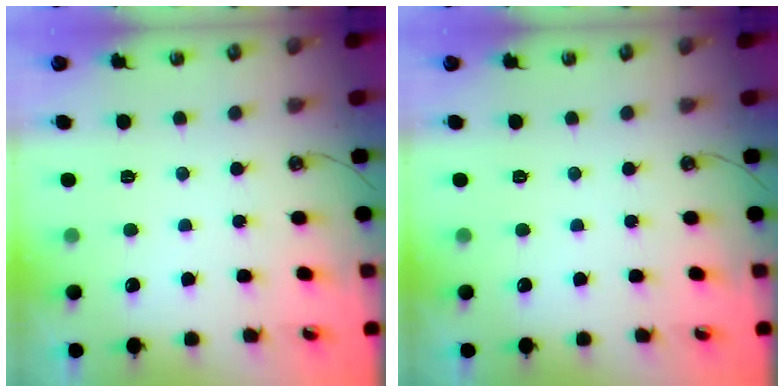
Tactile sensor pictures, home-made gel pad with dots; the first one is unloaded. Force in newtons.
{"total": 0.0}